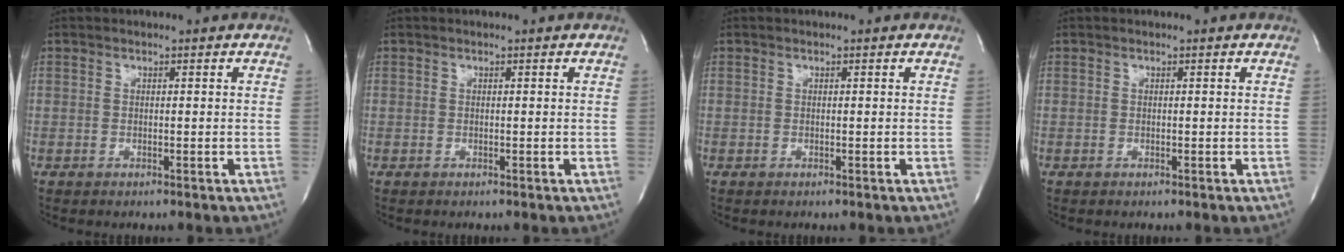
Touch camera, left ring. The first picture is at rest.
{"total": 0.0}
{"total": 0.0}
{"total": 0.0}